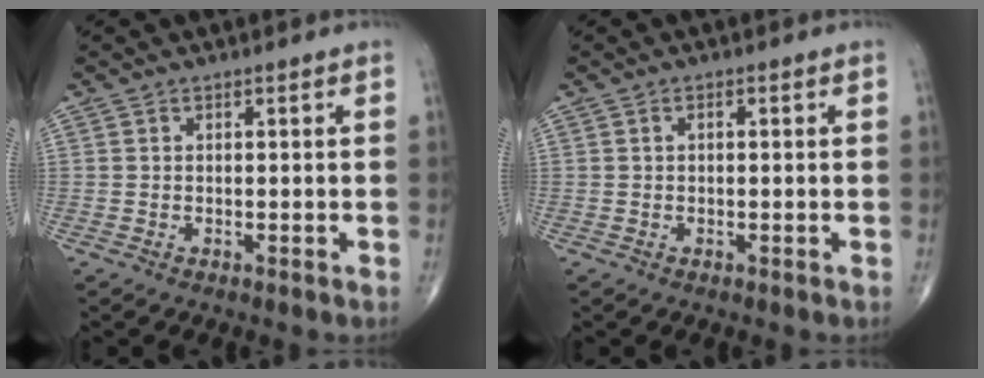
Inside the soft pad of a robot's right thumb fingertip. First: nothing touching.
{"total": 0.8, "force": [0.1, 0.4, 0.7], "torque": [-0.010, 0.002, 0.000]}